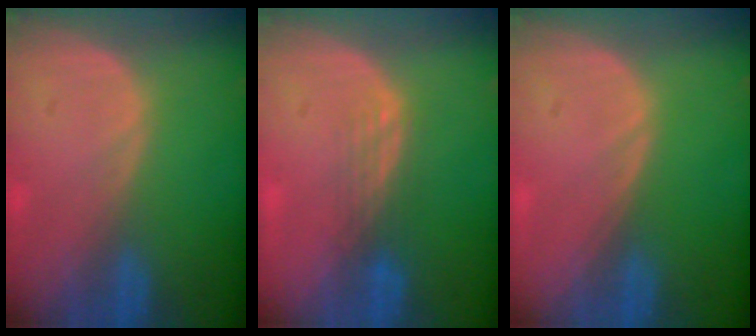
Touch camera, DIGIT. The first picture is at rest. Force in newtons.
{"total": 3.0, "press": 2.5, "slide": 1.7}
{"total": 0.0}